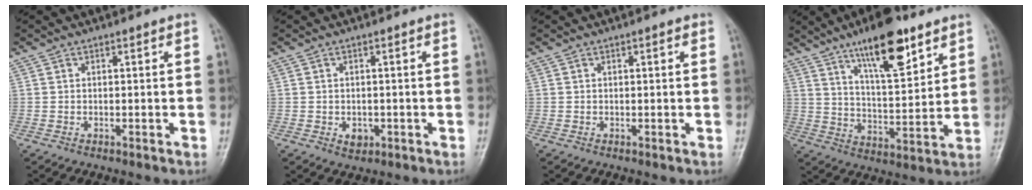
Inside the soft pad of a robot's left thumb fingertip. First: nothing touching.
{"total": 2.1, "force": [-0.5, 1.7, 1.2], "torque": [-0.009, 0.001, -0.002]}
{"total": 0.8, "force": [0.4, 0.2, 0.6], "torque": [-0.010, 0.001, 0.003]}
{"total": 15.4, "force": [9.7, 4.9, 10.9], "torque": [-0.149, -0.054, 0.161]}